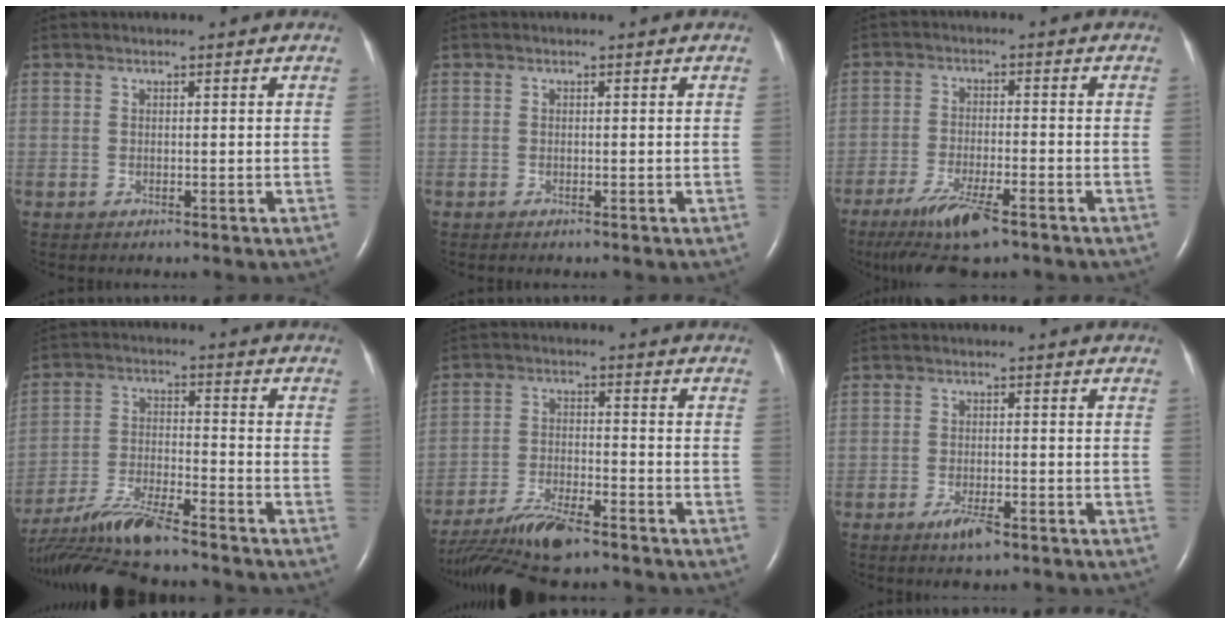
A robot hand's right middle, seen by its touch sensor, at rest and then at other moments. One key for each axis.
{"total": 0.0}
{"total": 9.1, "fx": -6.2, "fy": 1.3, "fz": 6.5, "tx": -0.125, "ty": -0.023, "tz": -0.105}
{"total": 13.0, "fx": -11.6, "fy": 0.2, "fz": 6.0, "tx": -0.116, "ty": -0.014, "tz": -0.208}
{"total": 12.0, "fx": -10.0, "fy": 1.7, "fz": 6.3, "tx": -0.121, "ty": -0.020, "tz": -0.174}
{"total": 3.6, "fx": -2.3, "fy": 0.7, "fz": 2.6, "tx": -0.054, "ty": -0.004, "tz": -0.040}